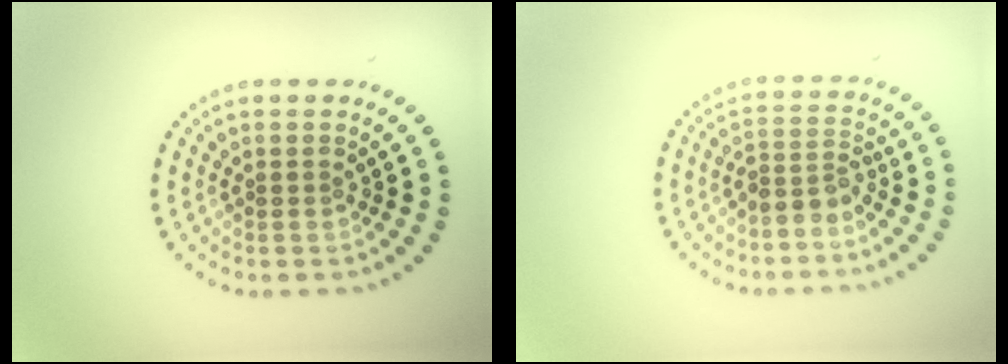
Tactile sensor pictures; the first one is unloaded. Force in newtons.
{"total": 2.3, "press": 1.8, "slide": 1.5}